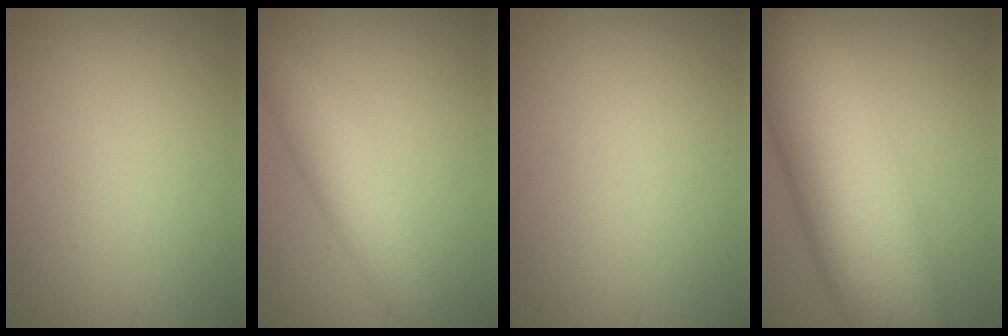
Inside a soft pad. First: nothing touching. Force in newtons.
{"total": 3.7, "press": 3.7, "slide": 0.2}
{"total": 0.0}
{"total": 13.4, "press": 13.4, "slide": 0.1}